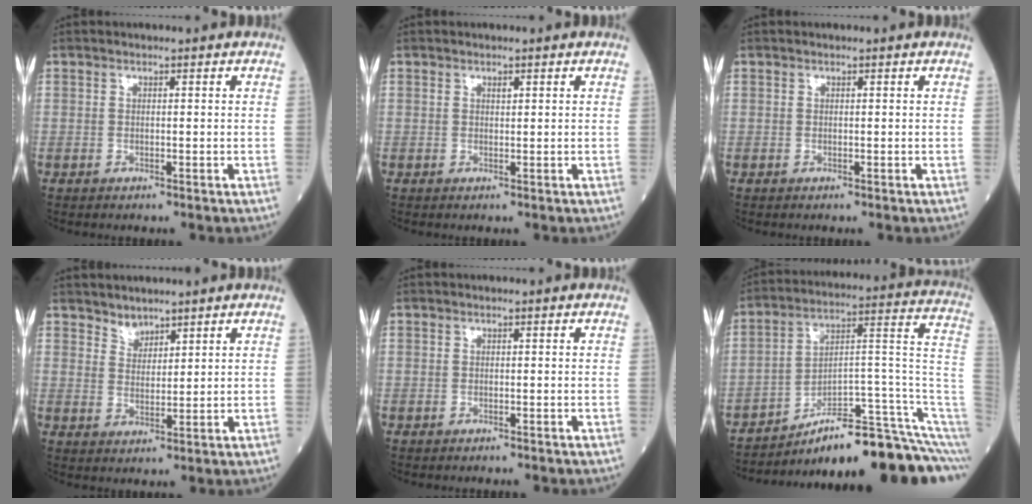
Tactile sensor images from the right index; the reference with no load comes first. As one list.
[{"total": 0.6, "force": [0.4, 0.2, 0.3], "torque": [-0.008, 0.004, 0.011]}, {"total": 0.0}, {"total": 2.6, "force": [2.4, 1.1, 0.2], "torque": [-0.003, -0.001, 0.043]}, {"total": 0.8, "force": [-0.7, 0.1, 0.3], "torque": [-0.012, -0.003, -0.010]}, {"total": 18.6, "force": [-13.1, 1.0, 13.1], "torque": [-0.120, 0.063, -0.198]}]